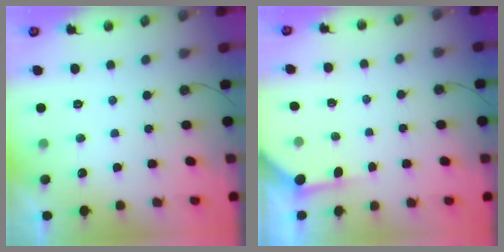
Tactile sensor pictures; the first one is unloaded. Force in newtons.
{"total": 3.6, "press": 3.6, "slide": 0.5}